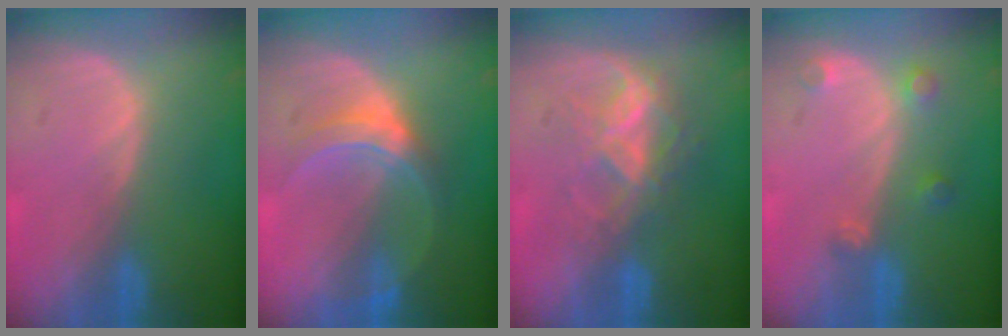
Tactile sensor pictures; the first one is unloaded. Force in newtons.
{"total": 5.3, "press": 5.3, "slide": 0.5}
{"total": 7.0, "press": 5.9, "slide": 3.7}
{"total": 2.6, "press": 2.6, "slide": 0.5}